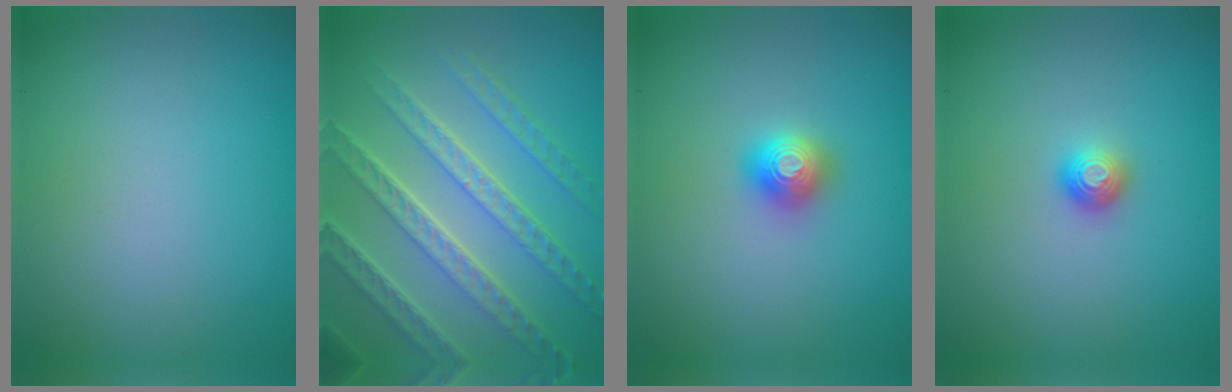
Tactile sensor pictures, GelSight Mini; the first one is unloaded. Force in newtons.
{"total": 8.3, "press": 5.7, "slide": 5.9}
{"total": 2.0, "press": 2.0, "slide": 0.1}
{"total": 1.3, "press": 1.2, "slide": 0.7}